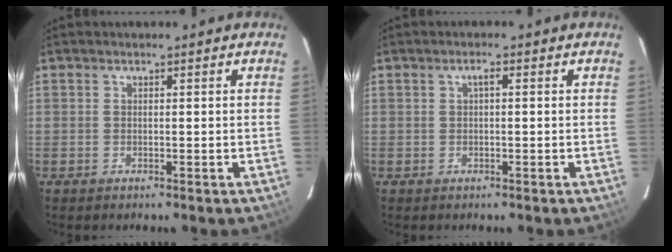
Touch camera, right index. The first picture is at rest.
{"total": 1.1, "force": [0.2, 0.3, 1.1], "torque": [-0.019, 0.007, 0.001]}